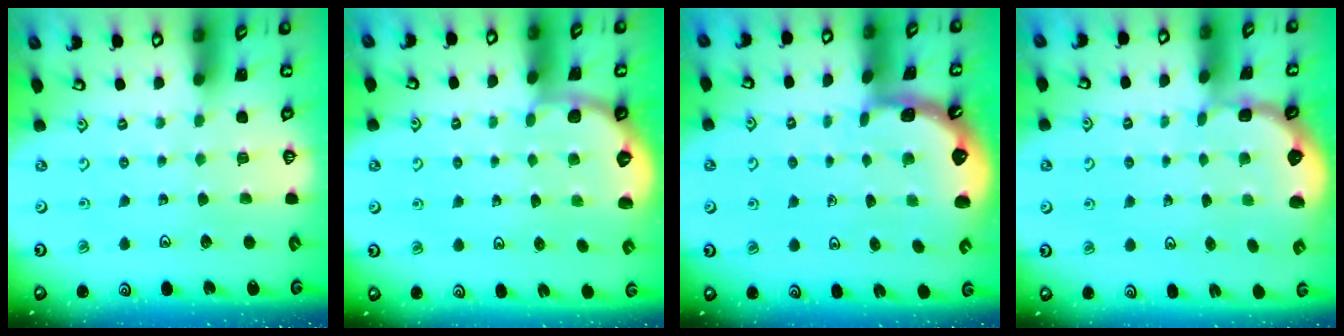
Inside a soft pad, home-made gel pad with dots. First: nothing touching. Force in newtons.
{"total": 1.8, "press": 1.7, "slide": 0.1}
{"total": 1.4, "press": 1.4, "slide": 0.1}
{"total": 2.6, "press": 2.1, "slide": 1.6}